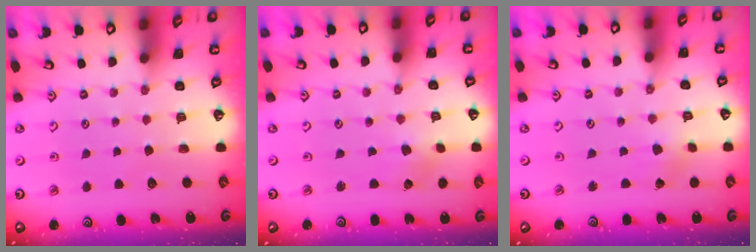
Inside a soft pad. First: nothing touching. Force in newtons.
{"total": 2.6, "press": 2.6, "slide": 0.2}
{"total": 1.4, "press": 1.4, "slide": 0.2}